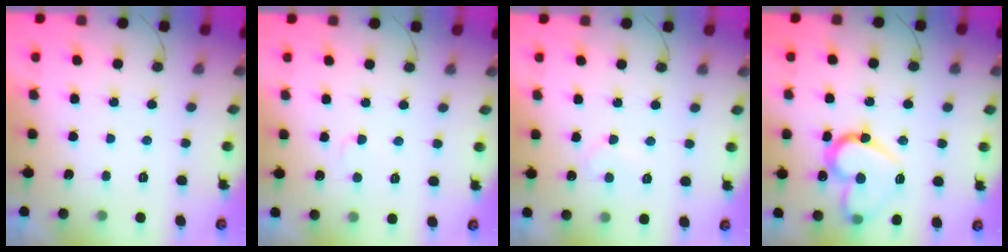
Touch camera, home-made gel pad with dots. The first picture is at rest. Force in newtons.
{"total": 2.9, "press": 2.9, "slide": 0.2}
{"total": 5.9, "press": 5.9, "slide": 0.4}
{"total": 16.5, "press": 16.4, "slide": 1.6}